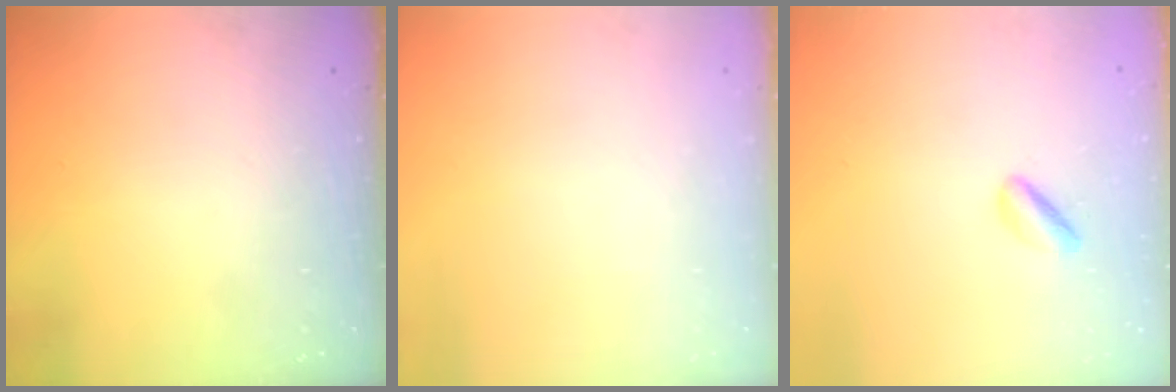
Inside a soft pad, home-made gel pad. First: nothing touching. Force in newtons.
{"total": 0.0}
{"total": 2.4, "press": 2.4, "slide": 0.4}